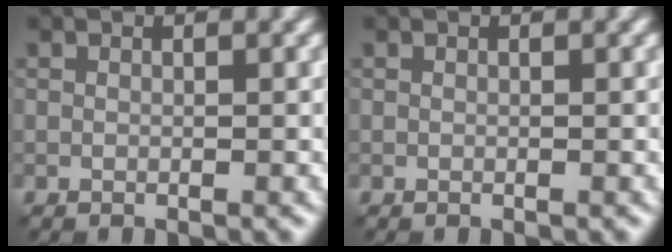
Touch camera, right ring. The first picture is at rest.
{"total": 0.0}